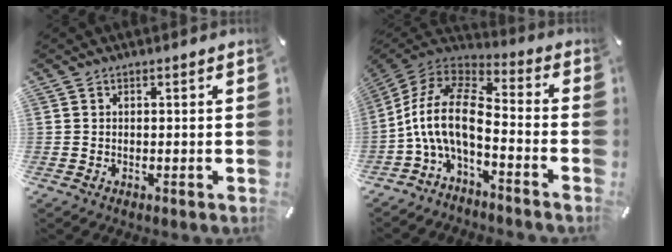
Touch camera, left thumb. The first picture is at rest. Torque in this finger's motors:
{"motor_torque": [-0.52, 2.04, 1.51, 0.75, 0.57]}